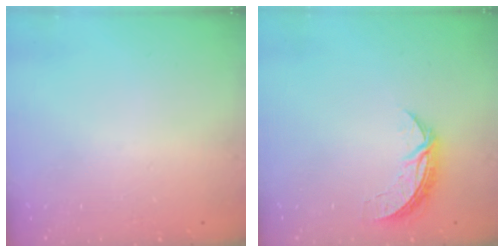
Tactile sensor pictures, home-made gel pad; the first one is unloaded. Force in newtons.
{"total": 6.6, "press": 6.5, "slide": 0.4}